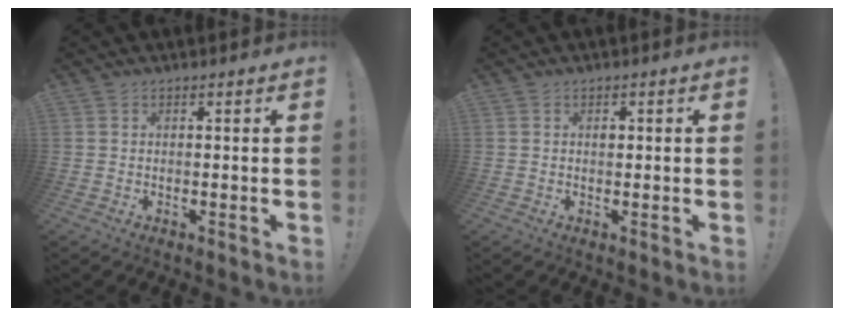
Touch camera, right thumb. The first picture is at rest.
{"total": 0.8, "force": [0.1, 0.6, 0.5], "torque": [0.004, -0.004, 0.000]}